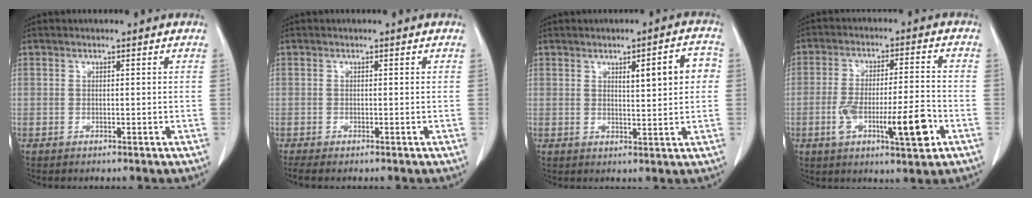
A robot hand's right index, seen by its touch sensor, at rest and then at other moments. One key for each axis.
{"total": 1.7, "fx": -1.5, "fy": 0.1, "fz": 0.9, "tx": -0.014, "ty": -0.005, "tz": -0.023}
{"total": 6.4, "fx": 1.5, "fy": 1.3, "fz": 6.1, "tx": -0.084, "ty": 0.014, "tz": 0.022}
{"total": 11.3, "fx": -3.9, "fy": 1.9, "fz": 10.4, "tx": -0.178, "ty": 0.002, "tz": -0.059}